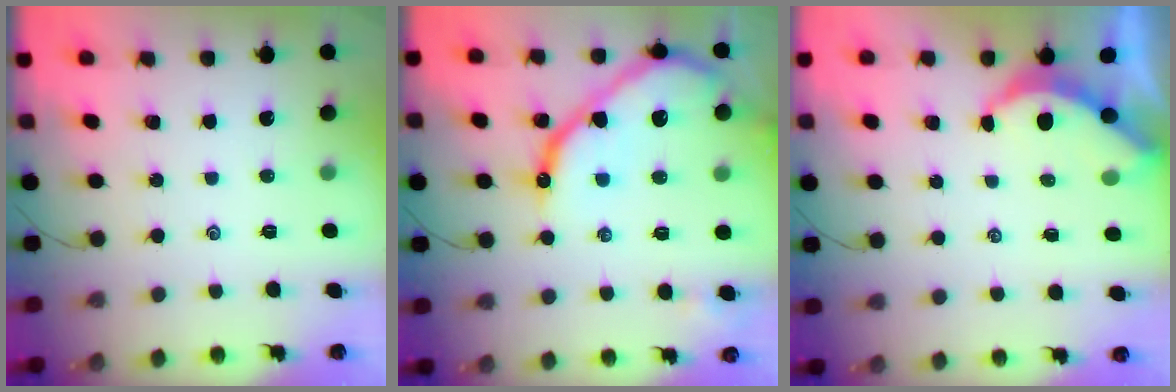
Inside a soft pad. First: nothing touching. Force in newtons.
{"total": 17.2, "press": 17.1, "slide": 1.6}
{"total": 4.0, "press": 4.0, "slide": 0.3}